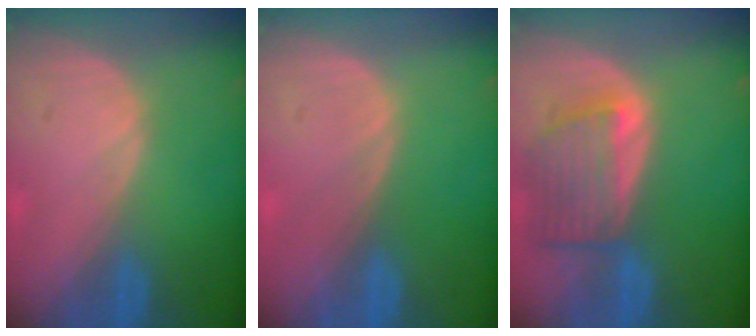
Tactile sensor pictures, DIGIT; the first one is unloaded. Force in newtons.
{"total": 0.0}
{"total": 7.2, "press": 6.7, "slide": 2.8}